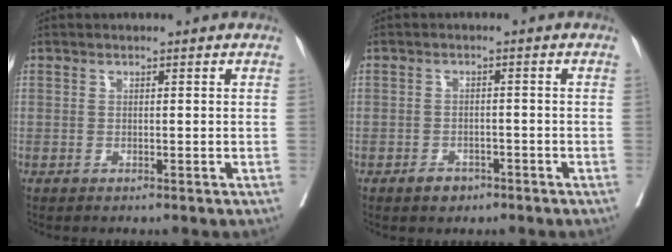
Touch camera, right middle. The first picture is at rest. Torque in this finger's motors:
{"motor_torque": [0.11, -0.11, 0.03, 0.00]}